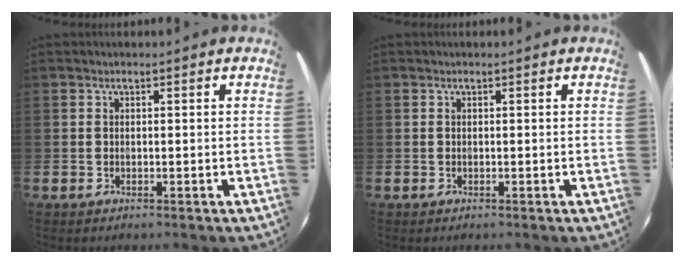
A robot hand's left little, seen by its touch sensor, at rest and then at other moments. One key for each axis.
{"total": 0.0}